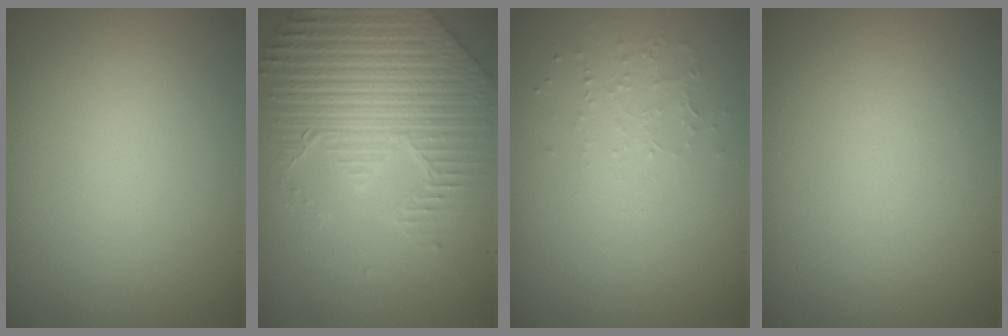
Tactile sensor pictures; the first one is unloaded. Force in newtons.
{"total": 7.5, "press": 5.6, "slide": 4.9}
{"total": 0.8, "press": 0.5, "slide": 0.6}
{"total": 0.0}